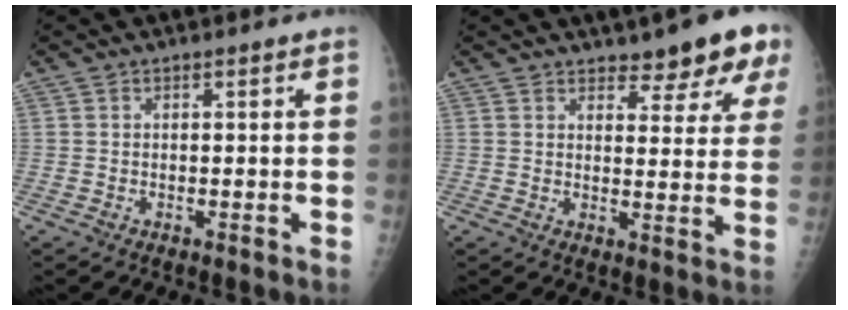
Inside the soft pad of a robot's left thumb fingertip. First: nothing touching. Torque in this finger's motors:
{"motor_torque": [0.33, 0.14, 0.56, -0.11, 0.00]}